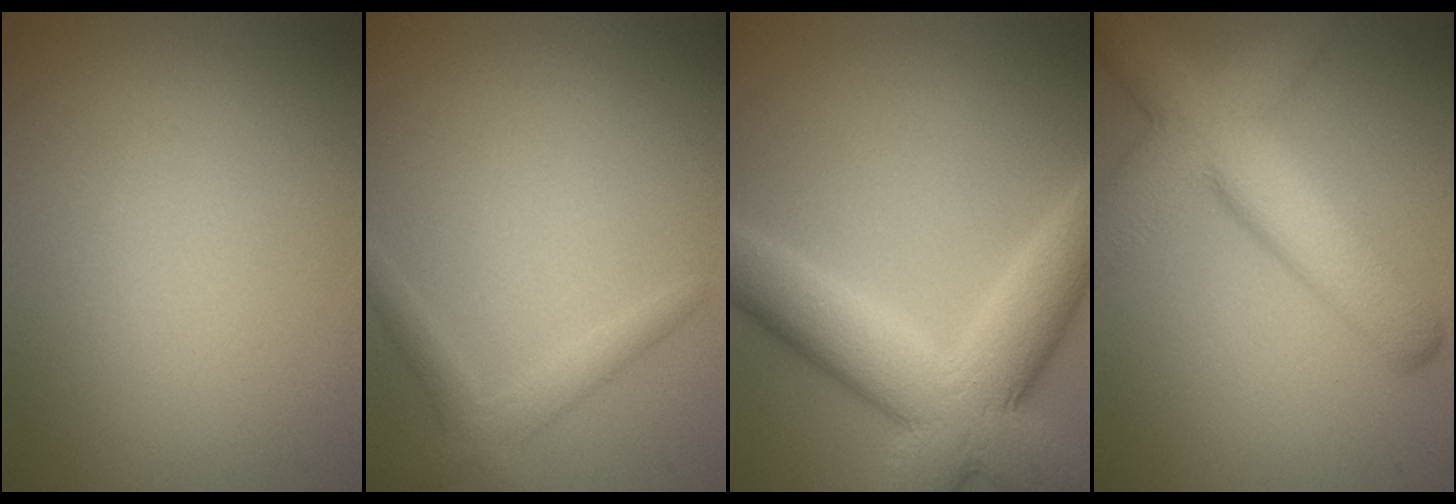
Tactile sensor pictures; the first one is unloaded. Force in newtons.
{"total": 2.0, "press": 2.0, "slide": 0.1}
{"total": 10.2, "press": 10.1, "slide": 0.2}
{"total": 8.2, "press": 8.2, "slide": 0.4}